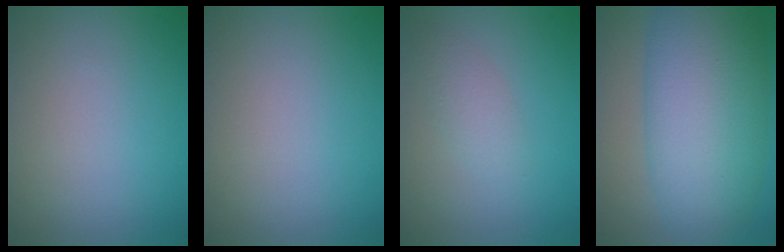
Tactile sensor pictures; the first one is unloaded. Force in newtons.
{"total": 0.0}
{"total": 1.9, "press": 1.9, "slide": 0.1}
{"total": 11.5, "press": 11.5, "slide": 0.2}